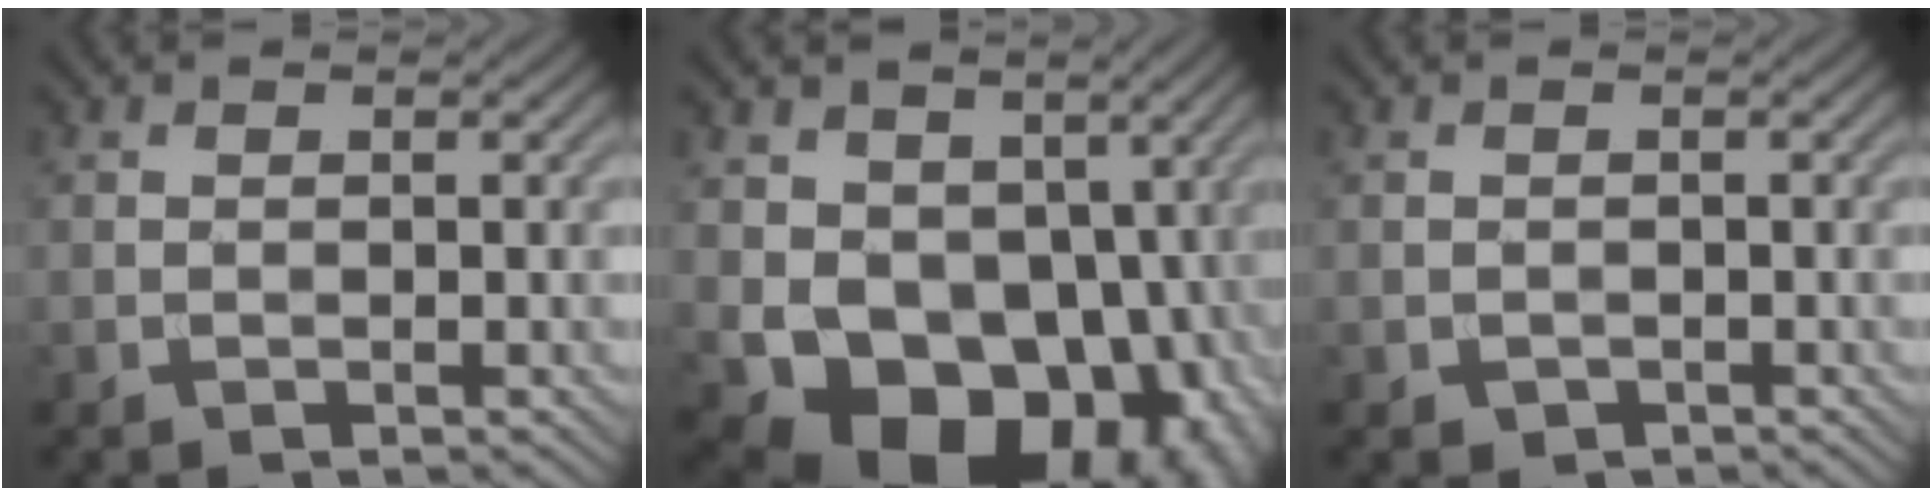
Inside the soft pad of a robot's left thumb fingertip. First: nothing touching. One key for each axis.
{"total": 14.7, "fx": -1.8, "fy": 11.0, "fz": 9.6, "tx": -0.147, "ty": -0.039, "tz": -0.019}
{"total": 1.0, "fx": -0.5, "fy": 0.9, "fz": 0.3, "tx": -0.005, "ty": -0.008, "tz": -0.008}